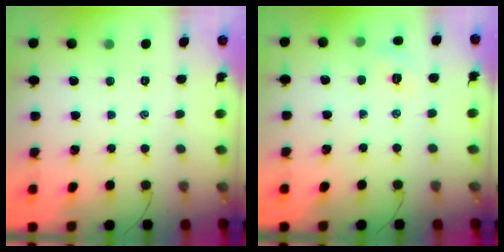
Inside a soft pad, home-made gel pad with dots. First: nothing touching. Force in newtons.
{"total": 5.5, "press": 5.3, "slide": 1.4}